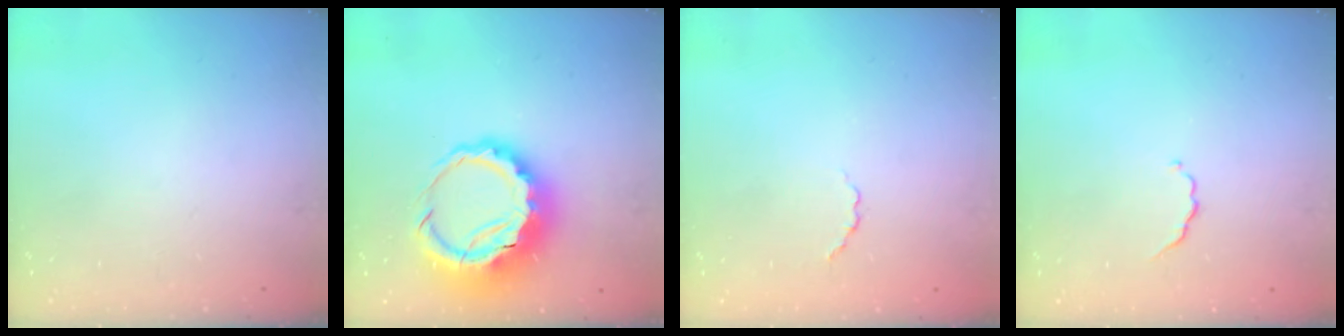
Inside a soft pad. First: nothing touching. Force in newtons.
{"total": 12.2, "press": 11.8, "slide": 2.8}
{"total": 2.2, "press": 2.0, "slide": 0.8}
{"total": 2.8, "press": 2.7, "slide": 0.5}